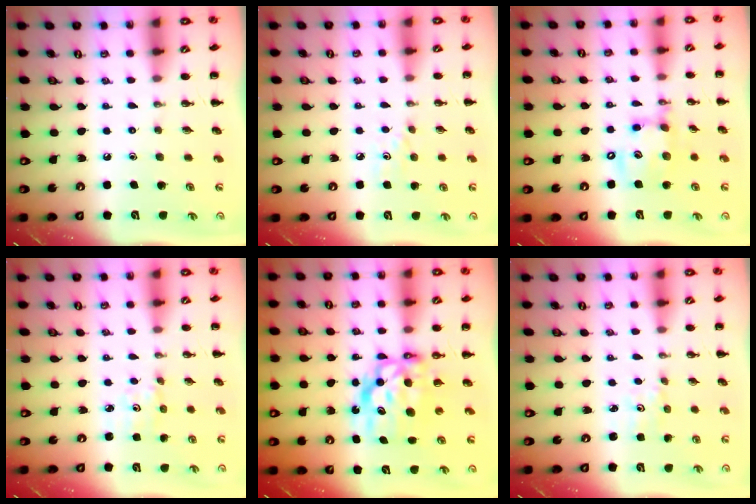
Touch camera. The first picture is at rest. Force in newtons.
{"total": 4.1, "press": 3.8, "slide": 1.5}
{"total": 12.4, "press": 12.2, "slide": 2.5}
{"total": 1.6, "press": 1.5, "slide": 0.3}
{"total": 9.1, "press": 8.9, "slide": 2.0}
{"total": 0.9, "press": 0.9, "slide": 0.3}